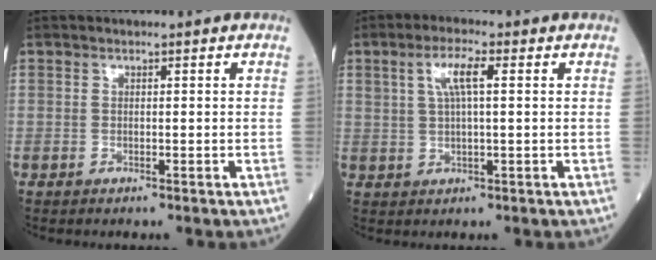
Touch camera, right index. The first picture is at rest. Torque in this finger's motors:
{"motor_torque": [0.13, 0.05, 0.11, 0.07]}